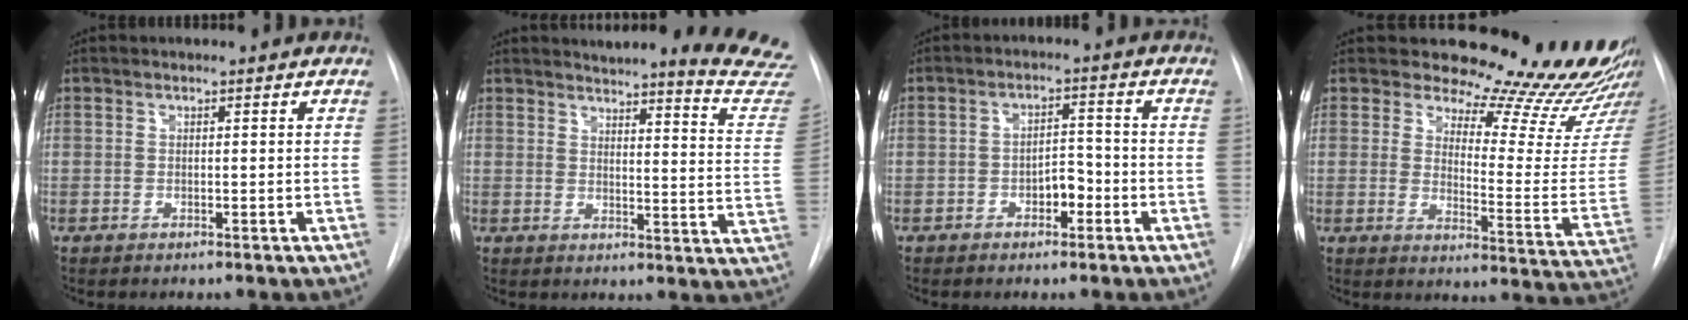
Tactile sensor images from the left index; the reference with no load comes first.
{"total": 16.5, "force": [16.0, 0.3, 4.0], "torque": [-0.034, -0.128, 0.158]}
{"total": 4.0, "force": [-2.5, 1.9, 2.4], "torque": [-0.032, 0.004, -0.040]}
{"total": 20.6, "force": [19.0, 3.7, 7.2], "torque": [-0.077, -0.135, 0.212]}